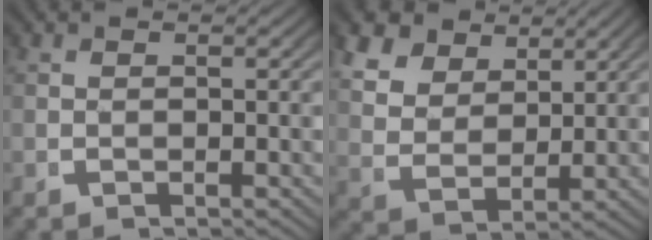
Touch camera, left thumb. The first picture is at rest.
{"total": 8.2, "force": [3.5, 5.8, 4.5], "torque": [-0.100, -0.019, 0.068]}